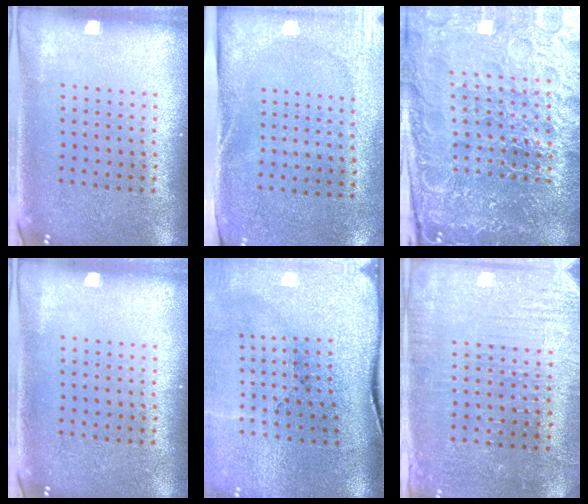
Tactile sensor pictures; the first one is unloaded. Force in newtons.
{"total": 2.7, "press": 2.1, "slide": 1.6}
{"total": 6.2, "press": 5.5, "slide": 2.9}
{"total": 0.0}
{"total": 4.8, "press": 3.9, "slide": 2.9}
{"total": 3.0, "press": 2.9, "slide": 0.7}